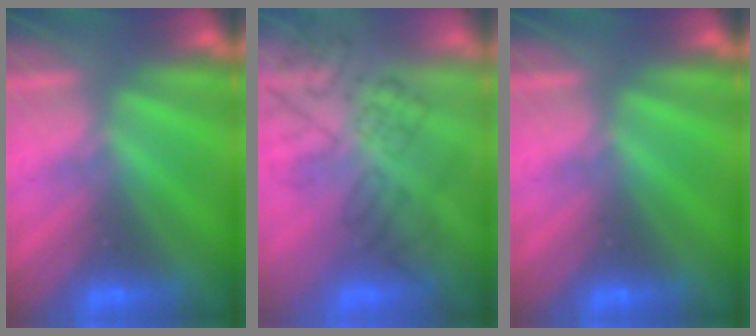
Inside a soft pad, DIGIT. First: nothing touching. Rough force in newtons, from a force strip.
{"total": 4.5}
{"total": 0.0}